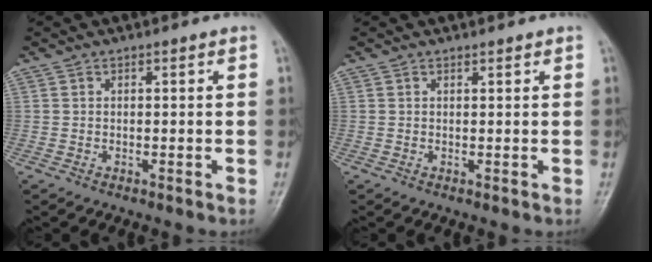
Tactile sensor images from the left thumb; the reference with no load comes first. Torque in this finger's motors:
{"motor_torque": [-0.46, -0.30, -0.40, -0.05, -0.04]}